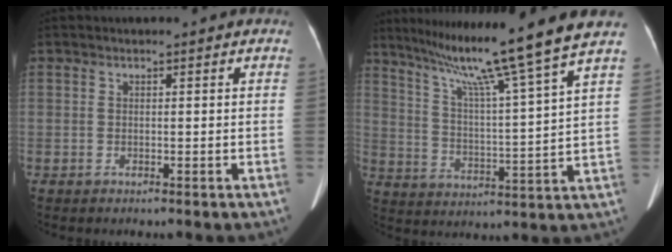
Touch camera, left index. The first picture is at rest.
{"total": 16.3, "force": [12.9, -3.0, 9.5], "torque": [-0.153, -0.019, 0.197]}